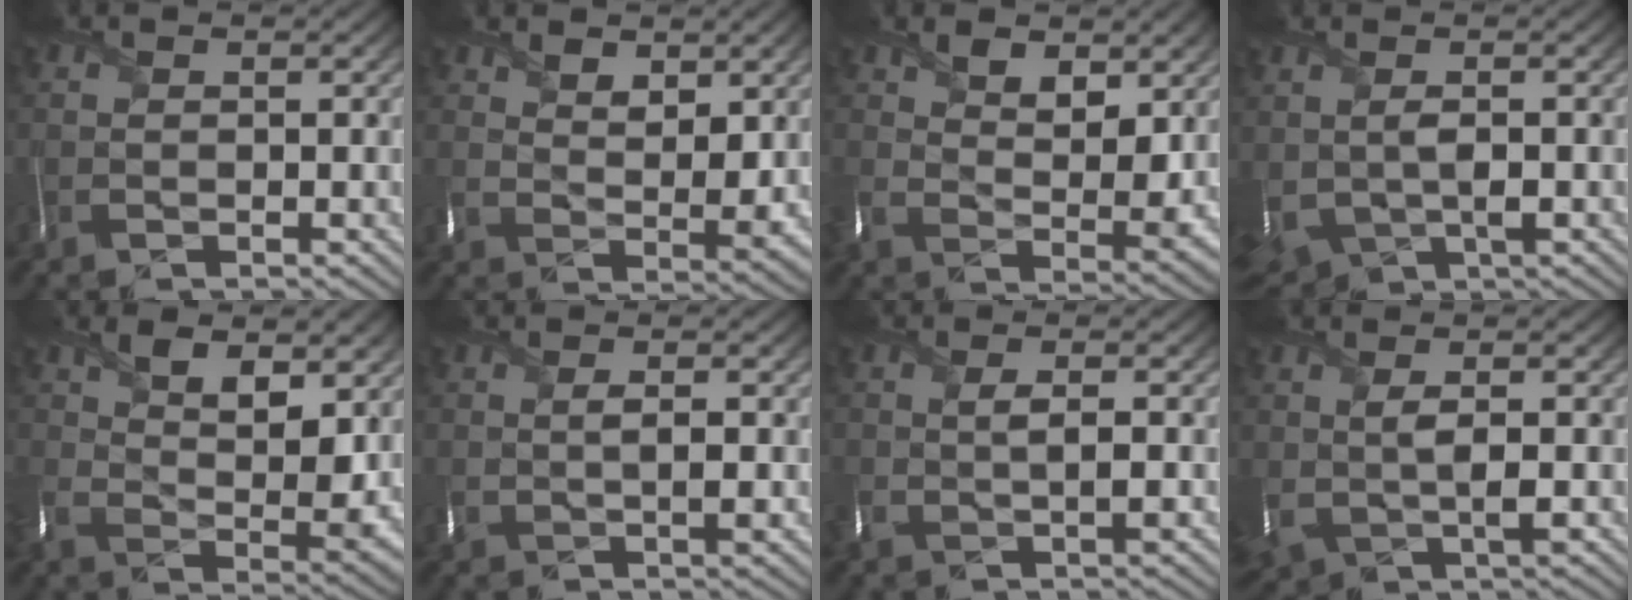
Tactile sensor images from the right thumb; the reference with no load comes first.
{"total": 4.5, "force": [3.3, 2.3, 2.1], "torque": [-0.034, -0.011, 0.064]}
{"total": 7.1, "force": [4.0, 4.3, 4.0], "torque": [-0.084, -0.015, 0.073]}
{"total": 5.2, "force": [-0.3, 3.4, 3.8], "torque": [-0.095, -0.017, -0.007]}
{"total": 8.0, "force": [4.2, 4.7, 4.9], "torque": [-0.101, -0.013, 0.076]}
{"total": 1.6, "force": [0.5, 0.4, 1.4], "torque": [-0.029, 0.003, 0.008]}
{"total": 2.9, "force": [0.0, 1.0, 2.7], "torque": [-0.057, 0.000, -0.008]}
{"total": 3.7, "force": [0.5, 2.2, 2.9], "torque": [-0.074, -0.008, 0.012]}